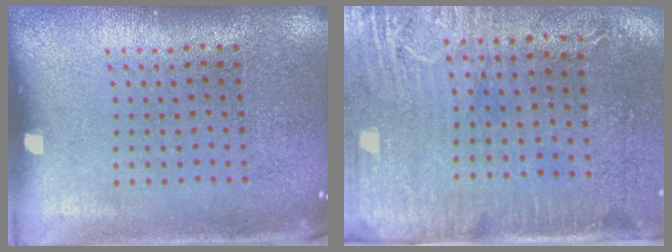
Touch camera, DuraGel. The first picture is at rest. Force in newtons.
{"total": 2.9, "press": 2.4, "slide": 1.6}